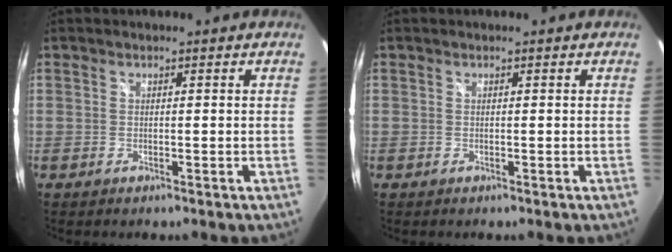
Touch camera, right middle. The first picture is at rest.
{"total": 0.0}